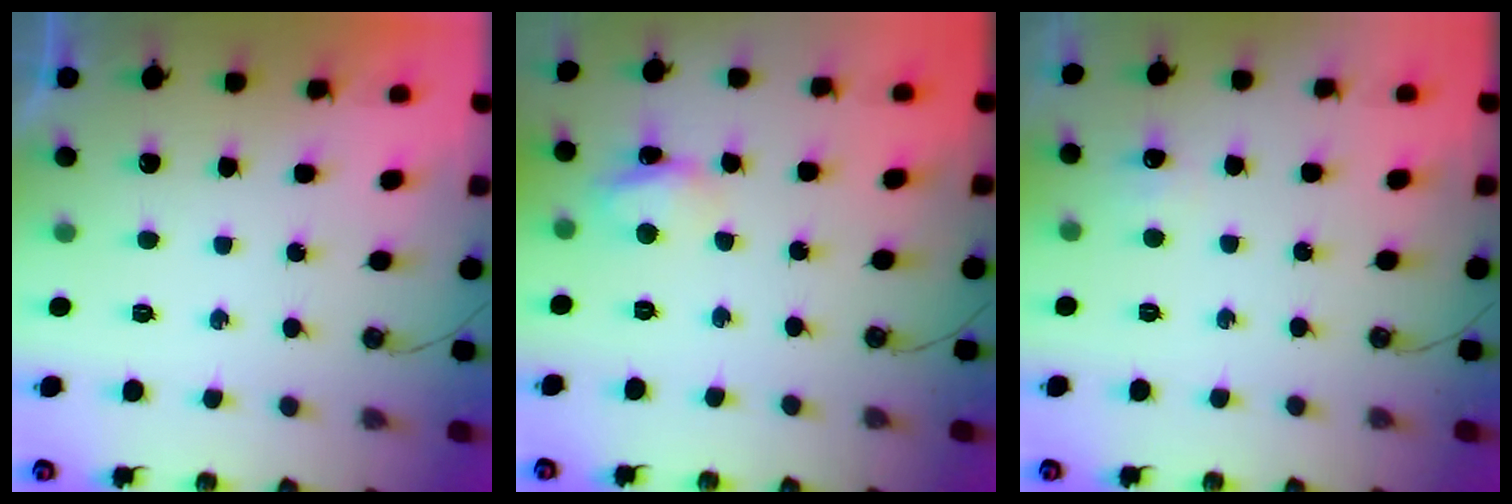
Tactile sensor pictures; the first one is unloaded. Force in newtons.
{"total": 4.6, "press": 4.6, "slide": 0.4}
{"total": 5.0, "press": 5.0, "slide": 0.6}